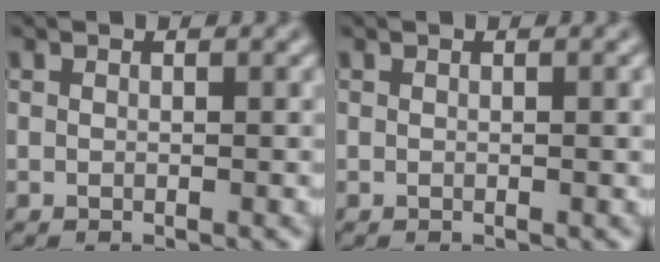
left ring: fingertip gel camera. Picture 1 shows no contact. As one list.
[{"total": 0.7, "force": [0.1, 0.1, 0.7], "torque": [-0.009, 0.001, 0.001]}]